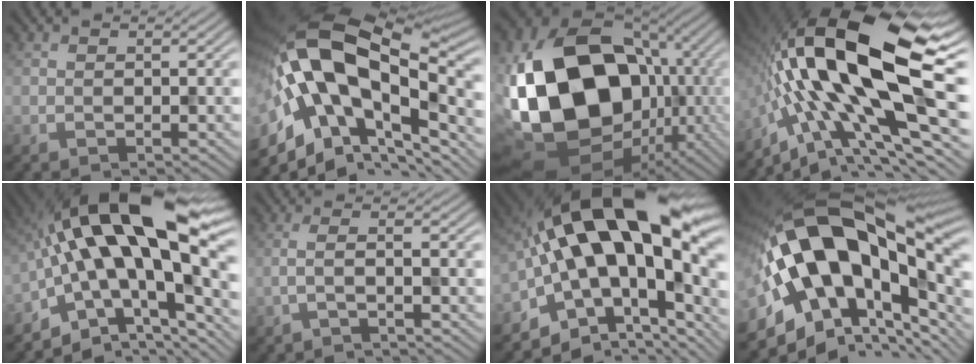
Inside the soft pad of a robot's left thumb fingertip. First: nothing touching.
{"total": 21.1, "force": [-1.8, 11.4, 17.7], "torque": [-0.362, 0.005, -0.034]}
{"total": 23.3, "force": [-1.3, 17.2, 15.7], "torque": [-0.373, -0.032, 0.002]}
{"total": 21.2, "force": [-0.7, 8.6, 19.4], "torque": [-0.375, 0.011, -0.033]}
{"total": 20.5, "force": [1.4, 9.3, 18.2], "torque": [-0.323, 0.011, 0.019]}
{"total": 2.8, "force": [-1.2, 0.4, 2.5], "torque": [-0.032, 0.009, -0.048]}
{"total": 21.1, "force": [2.5, 11.3, 17.6], "torque": [-0.309, 0.004, 0.051]}
{"total": 22.5, "force": [0.5, 11.6, 19.3], "torque": [-0.382, -0.008, 0.015]}